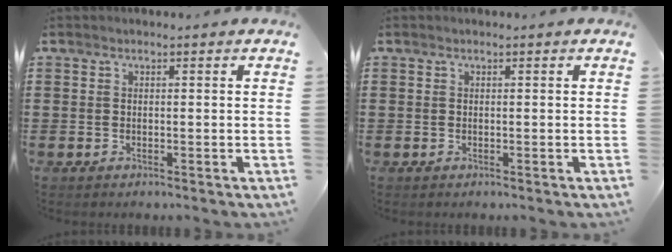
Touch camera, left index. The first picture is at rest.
{"total": 0.0}